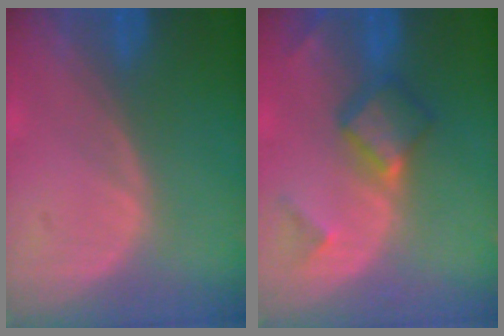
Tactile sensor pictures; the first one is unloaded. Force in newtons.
{"total": 5.5, "press": 5.0, "slide": 2.2}